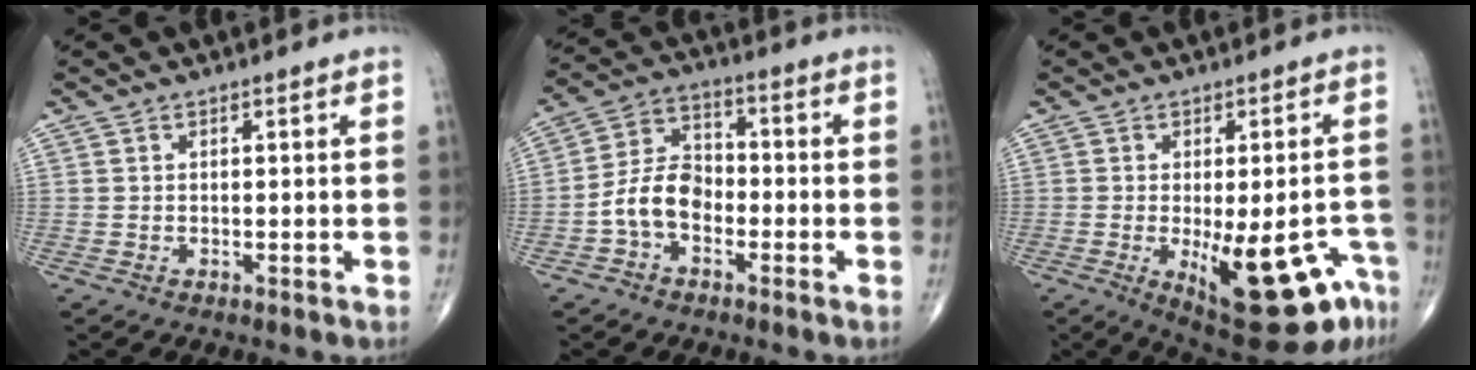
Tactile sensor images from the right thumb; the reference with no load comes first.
{"total": 8.6, "force": [-2.9, 5.8, 5.7], "torque": [-0.097, 0.036, -0.067]}
{"total": 16.6, "force": [-7.3, 5.9, 13.6], "torque": [-0.118, 0.018, -0.080]}